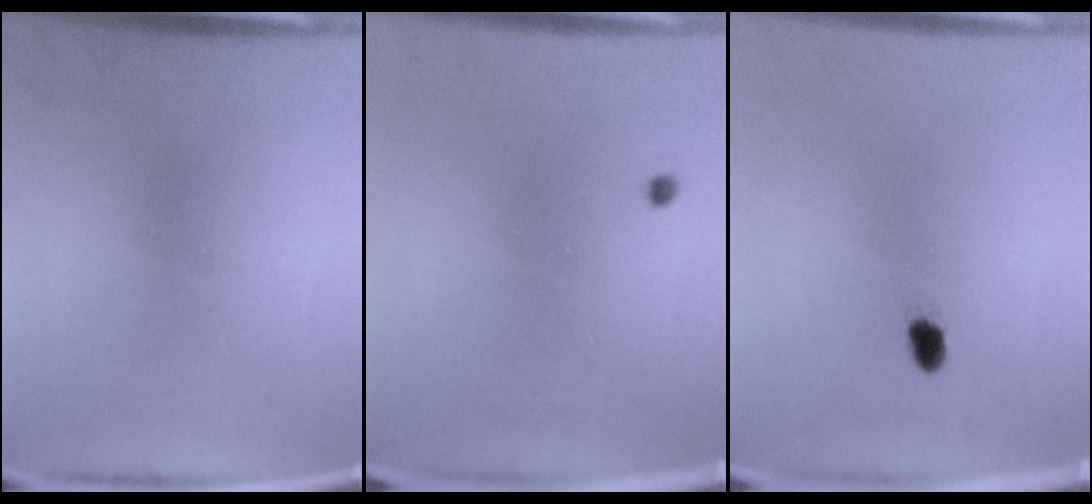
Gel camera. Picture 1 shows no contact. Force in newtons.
{"total": 0.5}
{"total": 1.8}